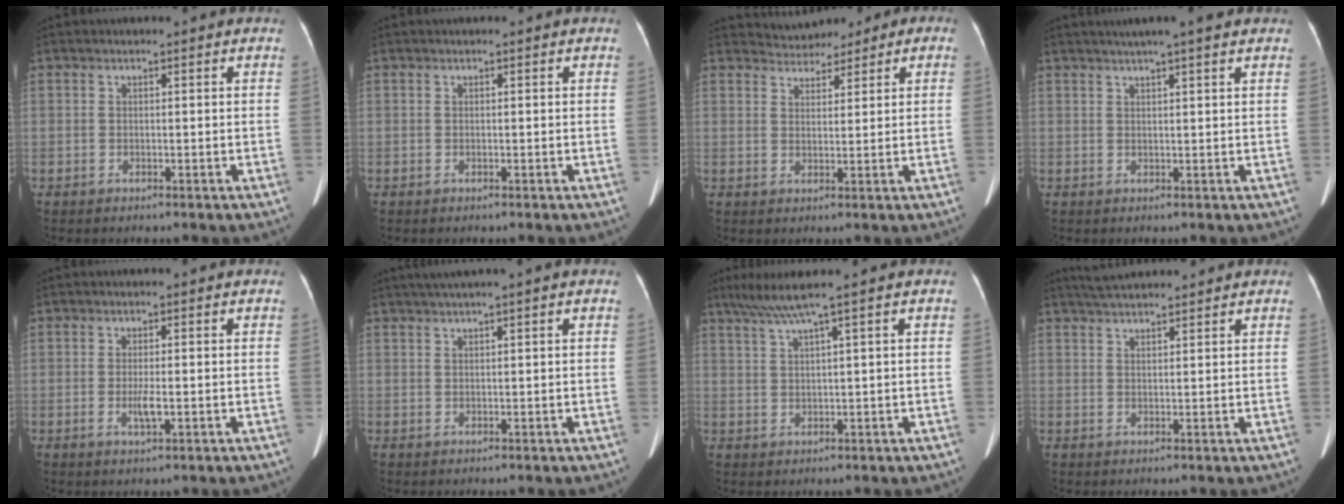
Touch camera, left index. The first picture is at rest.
{"total": 0.0}
{"total": 4.6, "force": [3.7, 2.7, 1.0], "torque": [-0.019, 0.026, 0.057]}
{"total": 6.6, "force": [5.4, -0.1, 3.9], "torque": [-0.059, 0.029, 0.072]}
{"total": 2.3, "force": [-0.5, 0.4, 2.2], "torque": [-0.044, -0.003, -0.007]}
{"total": 3.3, "force": [2.3, -0.6, 2.2], "torque": [-0.041, 0.022, 0.045]}
{"total": 4.2, "force": [2.8, -1.3, 2.9], "torque": [-0.068, 0.009, 0.060]}
{"total": 6.0, "force": [5.4, 0.6, 2.4], "torque": [-0.042, 0.038, 0.092]}